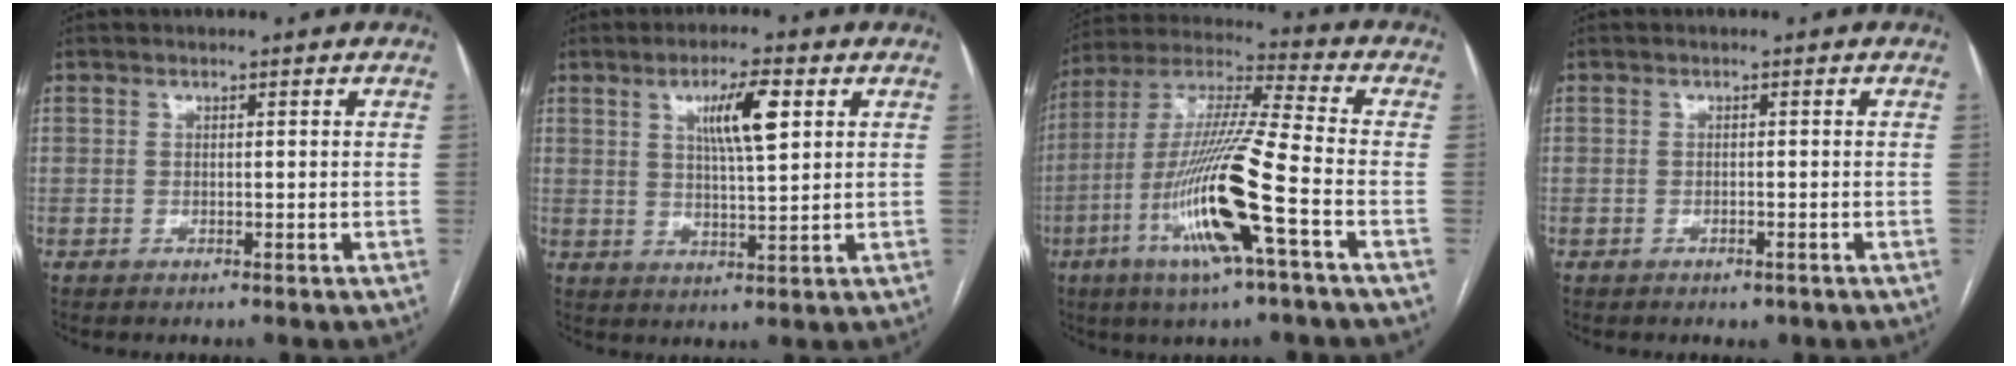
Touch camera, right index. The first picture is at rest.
{"total": 7.3, "force": [2.8, 0.9, 6.6], "torque": [-0.117, 0.003, 0.048]}
{"total": 17.6, "force": [-6.3, 0.1, 16.4], "torque": [-0.333, -0.014, -0.123]}
{"total": 1.2, "force": [-0.8, 0.6, 0.7], "torque": [-0.013, -0.001, -0.004]}